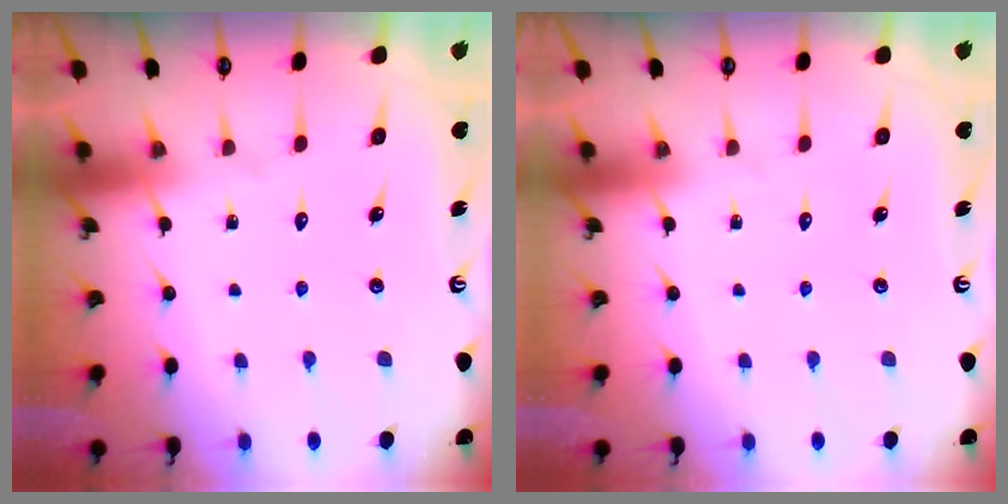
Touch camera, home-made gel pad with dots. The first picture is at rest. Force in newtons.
{"total": 0.0}